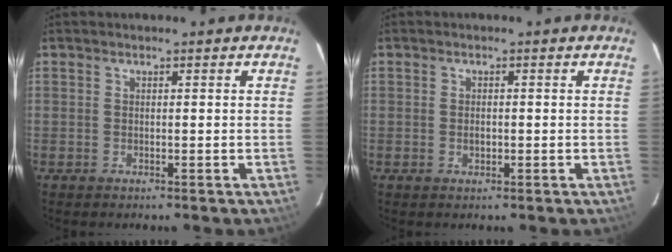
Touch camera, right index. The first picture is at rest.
{"total": 1.4, "force": [-0.2, 0.9, 1.0], "torque": [-0.017, 0.002, -0.003]}